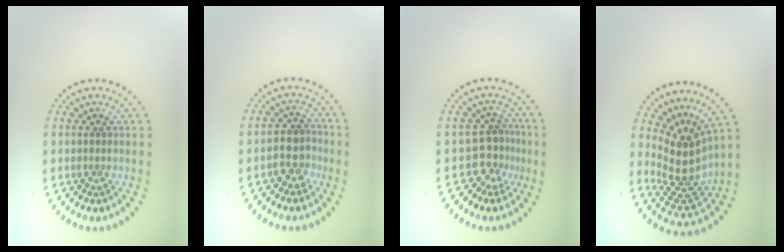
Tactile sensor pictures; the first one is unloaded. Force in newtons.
{"total": 2.7, "press": 2.5, "slide": 1.0}
{"total": 3.0, "press": 2.3, "slide": 1.9}
{"total": 4.6, "press": 3.5, "slide": 3.0}